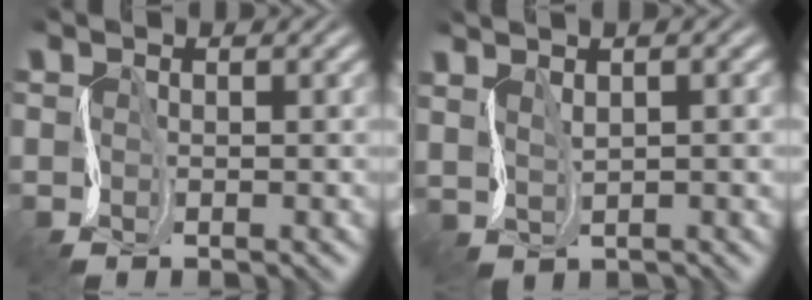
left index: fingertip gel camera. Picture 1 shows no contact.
{"total": 1.4, "force": [0.5, -1.3, -0.3], "torque": [-0.004, -0.006, 0.020]}